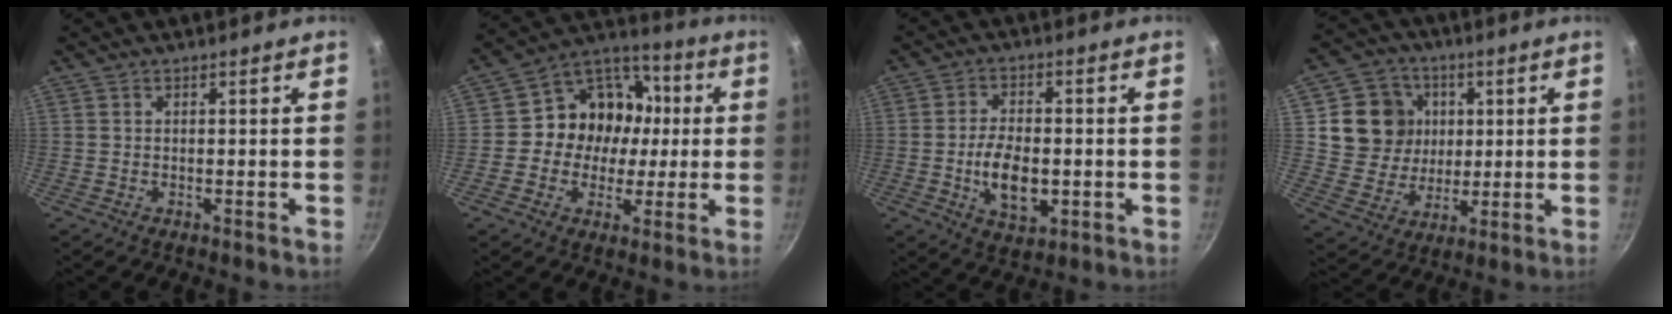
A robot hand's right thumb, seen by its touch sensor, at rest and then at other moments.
{"total": 15.3, "force": [0.4, 13.1, 7.8], "torque": [-0.083, 0.034, -0.010]}
{"total": 9.5, "force": [-1.7, 5.3, 7.7], "torque": [-0.126, 0.004, -0.026]}
{"total": 13.0, "force": [3.1, 11.8, 4.5], "torque": [-0.050, -0.007, 0.058]}